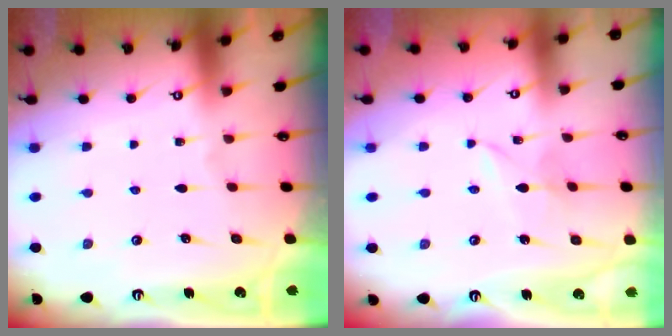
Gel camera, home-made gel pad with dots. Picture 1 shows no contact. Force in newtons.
{"total": 2.6, "press": 2.6, "slide": 0.3}